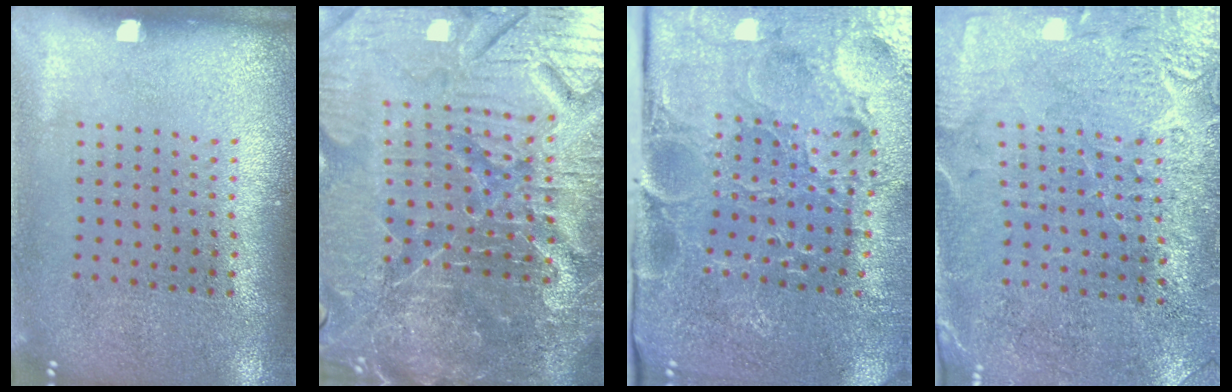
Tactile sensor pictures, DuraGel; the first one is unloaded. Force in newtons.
{"total": 6.8, "press": 6.1, "slide": 3.0}
{"total": 3.9, "press": 3.8, "slide": 1.1}
{"total": 2.8, "press": 2.5, "slide": 1.1}